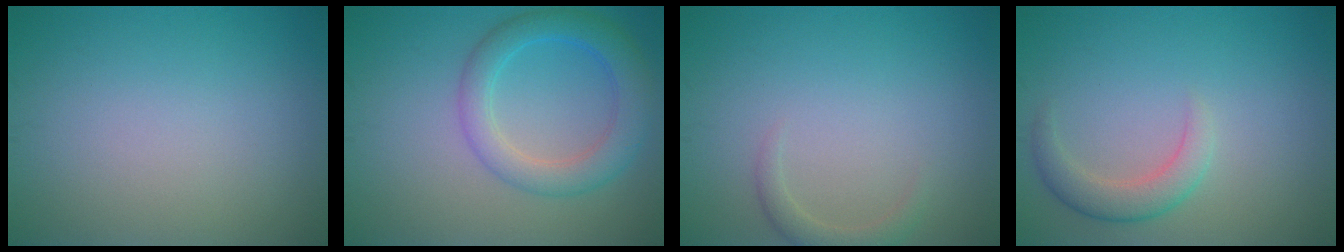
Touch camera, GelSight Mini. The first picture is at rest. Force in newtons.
{"total": 4.6, "press": 4.6, "slide": 0.2}
{"total": 1.6, "press": 1.6, "slide": 0.1}
{"total": 2.8, "press": 2.8, "slide": 0.1}